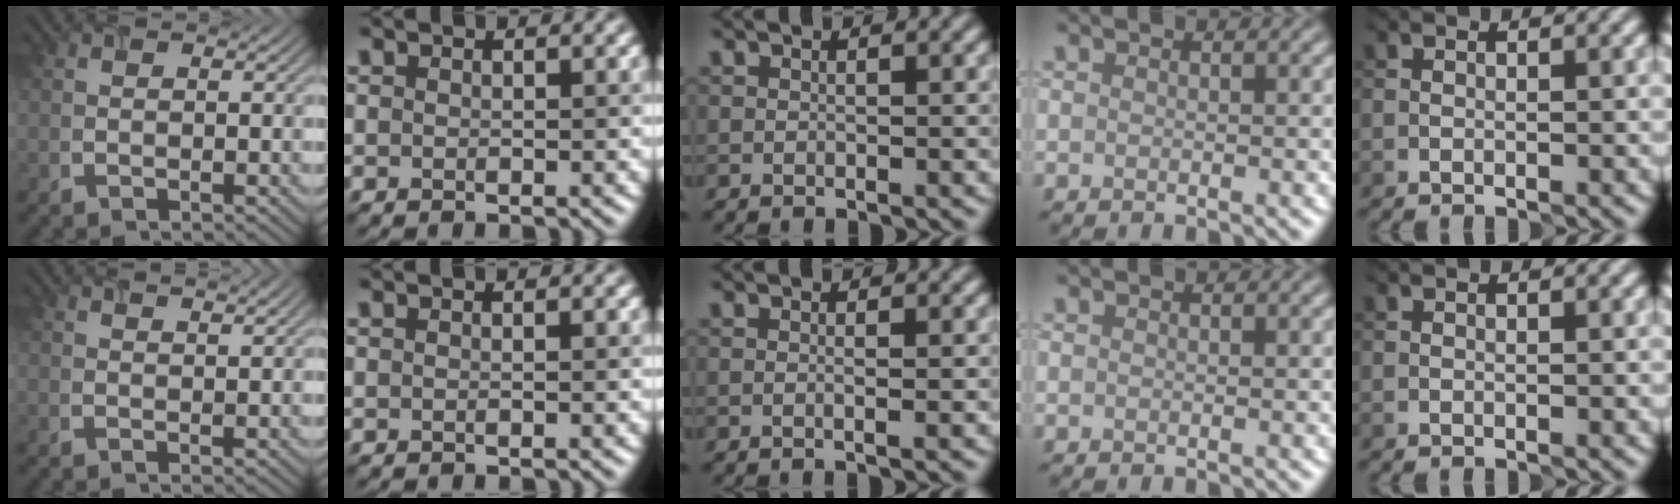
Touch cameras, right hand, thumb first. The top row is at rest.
{"thumb": {"total": 1.5, "force": [1.4, -0.1, 0.5], "torque": [-0.009, 0.001, 0.024]}, "middle": {"total": 0.9, "force": [0.0, 0.2, 0.9], "torque": [-0.012, -0.002, -0.004]}}